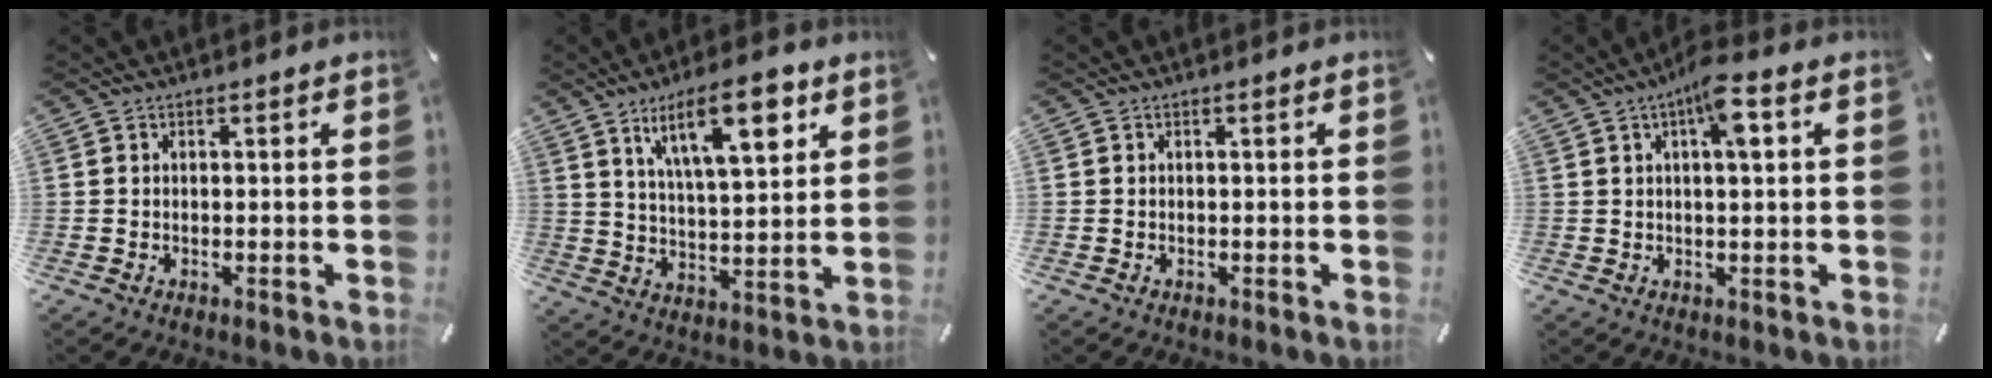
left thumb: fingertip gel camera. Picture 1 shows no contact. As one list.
[{"total": 15.3, "force": [8.3, 5.7, 11.5], "torque": [-0.178, -0.027, 0.135]}, {"total": 0.0}, {"total": 6.6, "force": [2.2, 1.4, 6.1], "torque": [-0.098, -0.004, 0.030]}]